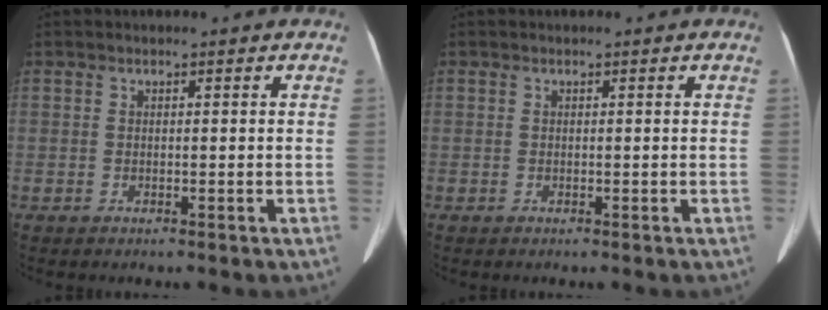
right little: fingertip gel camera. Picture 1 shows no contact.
{"total": 0.0}